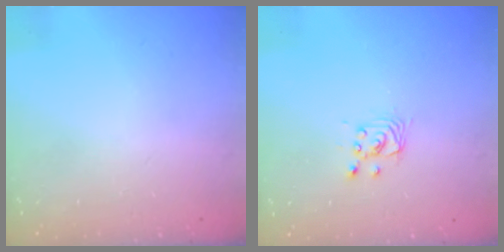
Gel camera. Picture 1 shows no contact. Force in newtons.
{"total": 2.8, "press": 2.8, "slide": 0.2}